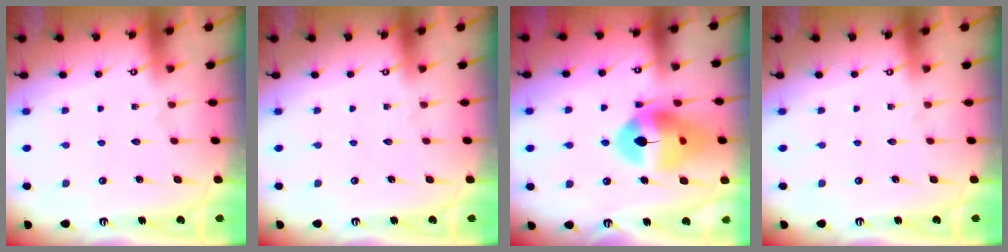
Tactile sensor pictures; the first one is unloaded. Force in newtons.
{"total": 0.0}
{"total": 16.6, "press": 16.5, "slide": 1.9}
{"total": 0.0}